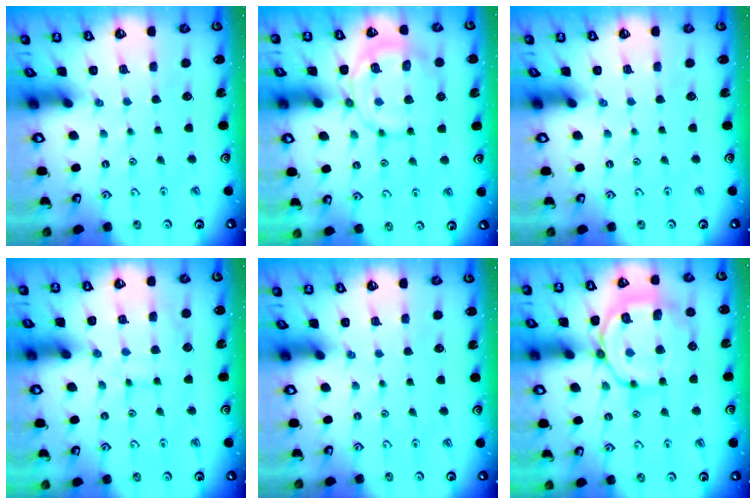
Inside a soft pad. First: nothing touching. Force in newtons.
{"total": 9.4, "press": 9.4, "slide": 1.1}
{"total": 0.0}
{"total": 8.0, "press": 8.0, "slide": 0.6}
{"total": 0.0}
{"total": 15.8, "press": 15.7, "slide": 1.7}